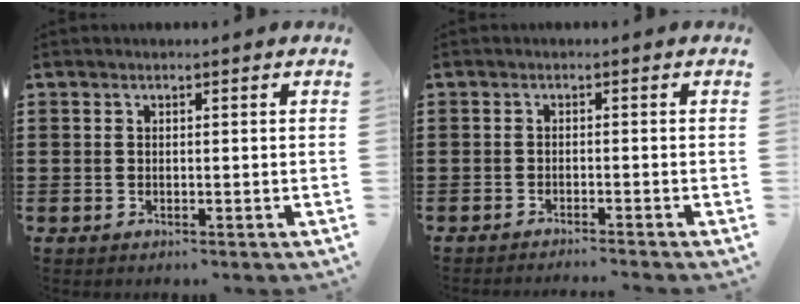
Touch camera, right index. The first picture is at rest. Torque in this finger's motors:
{"motor_torque": [1.54, 0.60, 0.28, 0.02]}